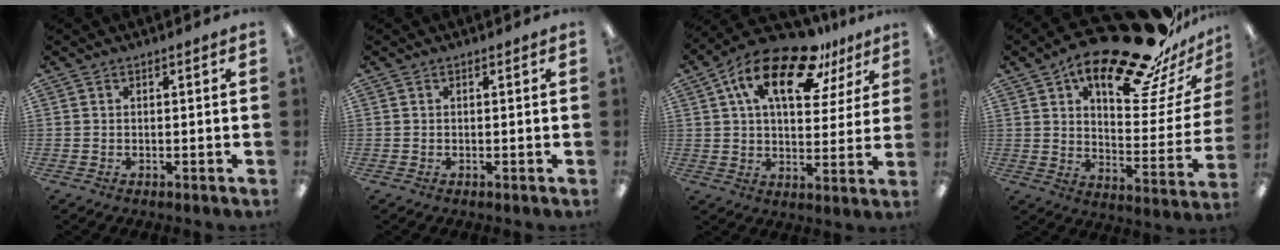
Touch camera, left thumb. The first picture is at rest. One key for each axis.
{"total": 0.0}
{"total": 19.0, "fx": 10.3, "fy": 8.7, "fz": 13.4, "tx": -0.228, "ty": -0.034, "tz": 0.174}
{"total": 24.4, "fx": 18.3, "fy": 8.5, "fz": 13.7, "tx": -0.178, "ty": -0.128, "tz": 0.299}